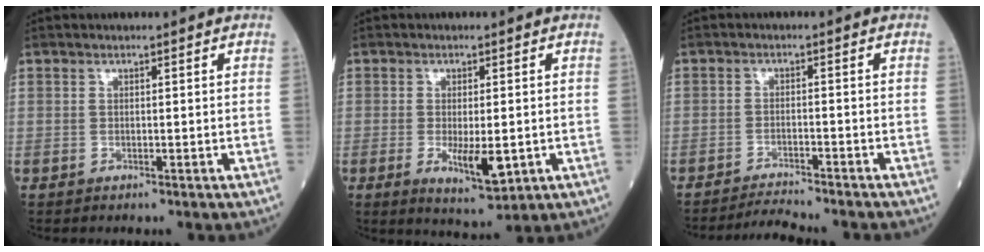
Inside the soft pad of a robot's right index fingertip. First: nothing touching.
{"total": 6.5, "force": [-1.6, 1.9, 6.0], "torque": [-0.095, -0.013, -0.019]}
{"total": 5.1, "force": [-4.9, -0.8, 1.2], "torque": [-0.022, -0.014, -0.079]}